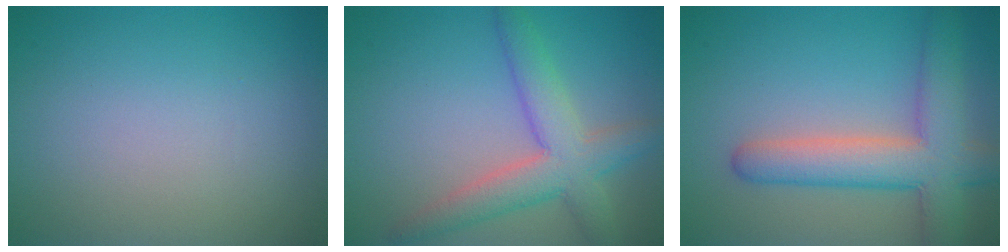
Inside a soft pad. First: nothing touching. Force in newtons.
{"total": 5.5, "press": 5.5, "slide": 0.3}
{"total": 6.8, "press": 6.8, "slide": 0.4}